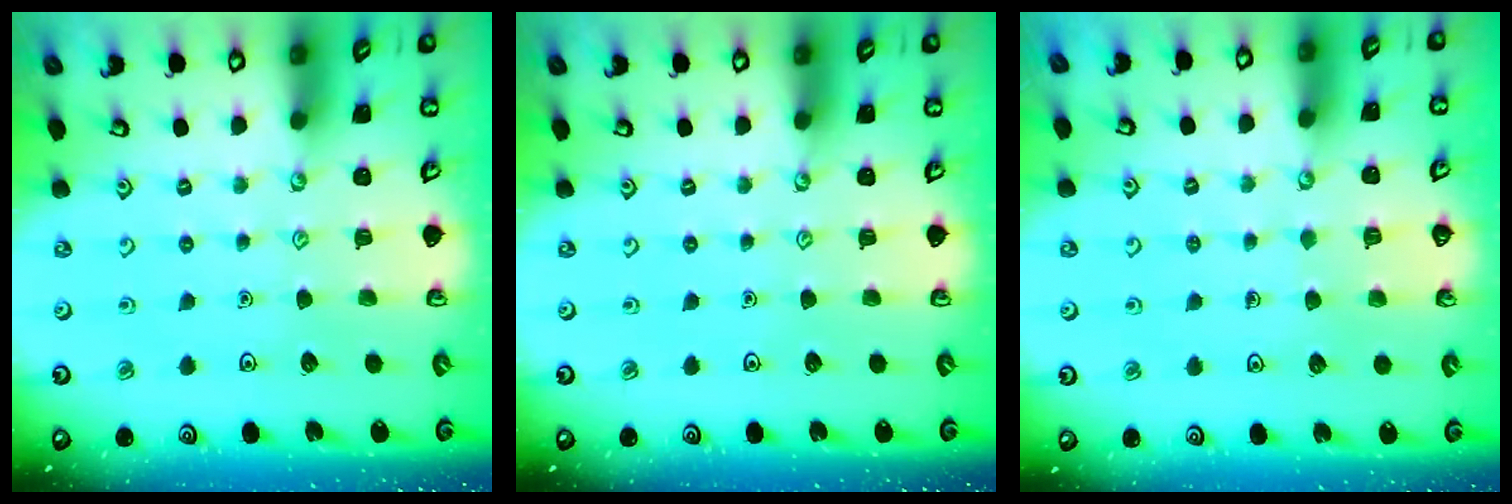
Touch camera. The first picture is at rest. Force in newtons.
{"total": 0.0}
{"total": 4.0, "press": 4.0, "slide": 0.4}